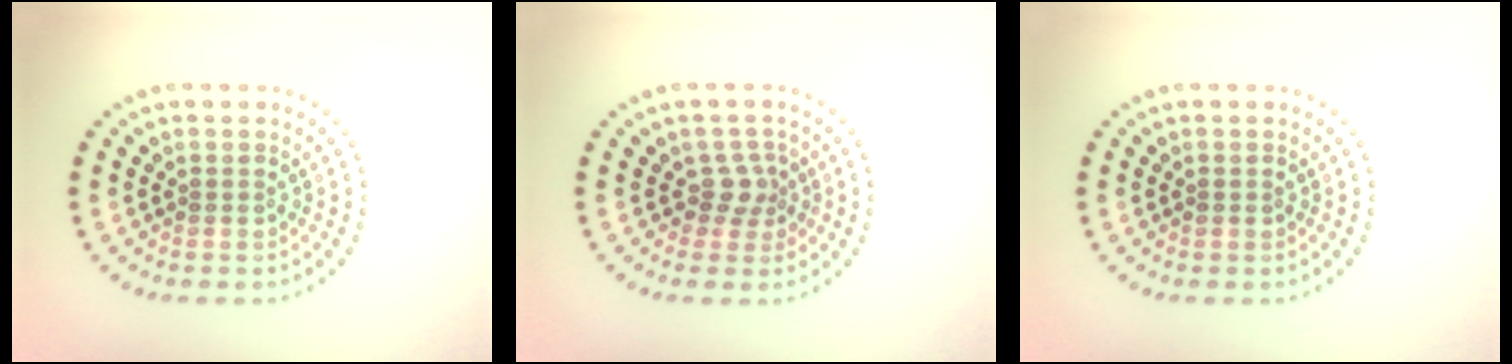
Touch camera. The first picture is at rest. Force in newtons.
{"total": 1.9, "press": 1.3, "slide": 1.4}
{"total": 0.6, "press": 0.6, "slide": 0.1}